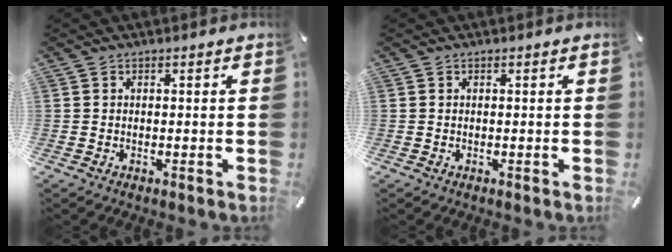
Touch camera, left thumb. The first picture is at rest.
{"total": 0.0}